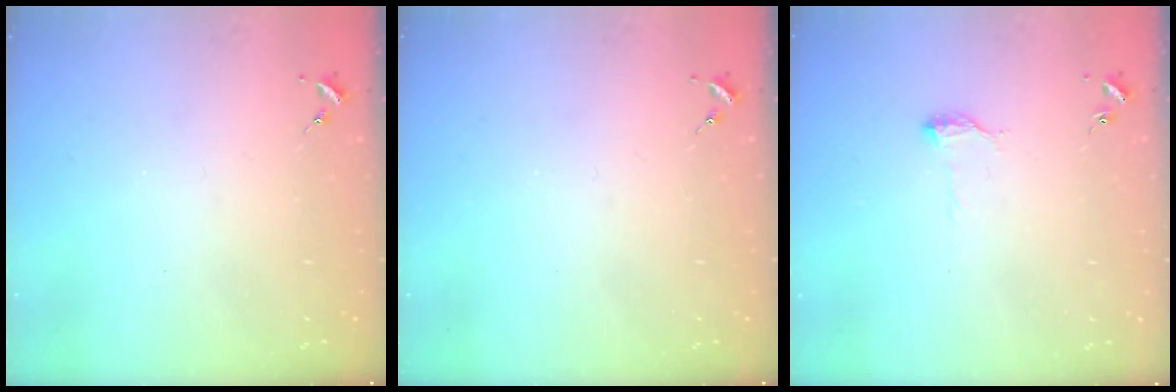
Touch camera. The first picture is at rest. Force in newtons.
{"total": 0.0}
{"total": 6.9, "press": 6.9, "slide": 0.6}